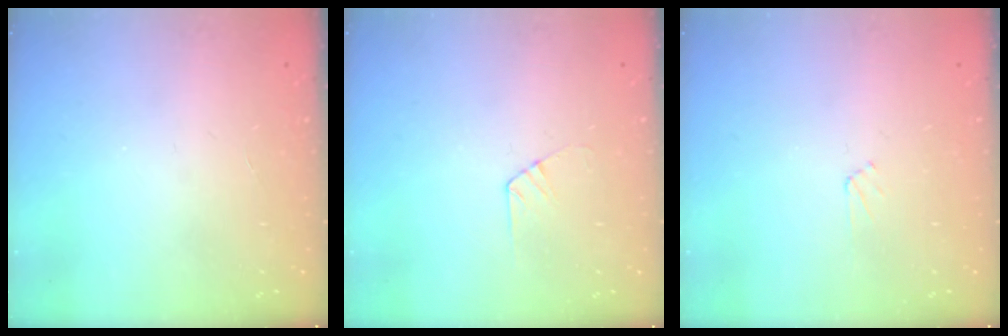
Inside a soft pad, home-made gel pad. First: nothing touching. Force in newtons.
{"total": 5.6, "press": 5.6, "slide": 0.5}
{"total": 2.7, "press": 2.6, "slide": 0.4}